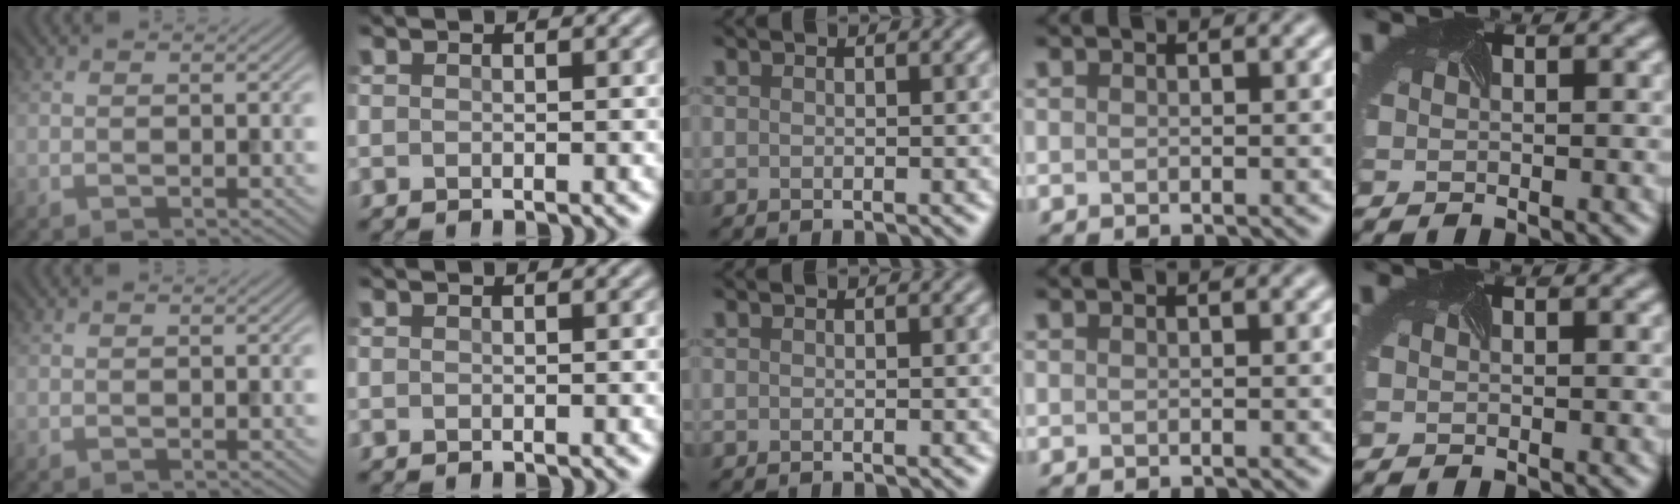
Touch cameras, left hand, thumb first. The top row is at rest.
{}